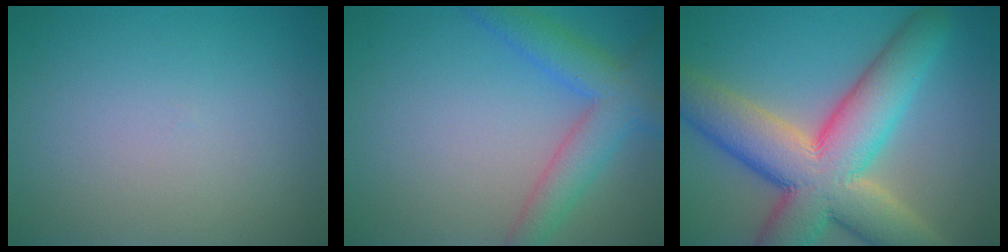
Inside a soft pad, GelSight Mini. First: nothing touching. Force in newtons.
{"total": 5.1, "press": 5.1, "slide": 0.3}
{"total": 12.6, "press": 12.6, "slide": 0.9}